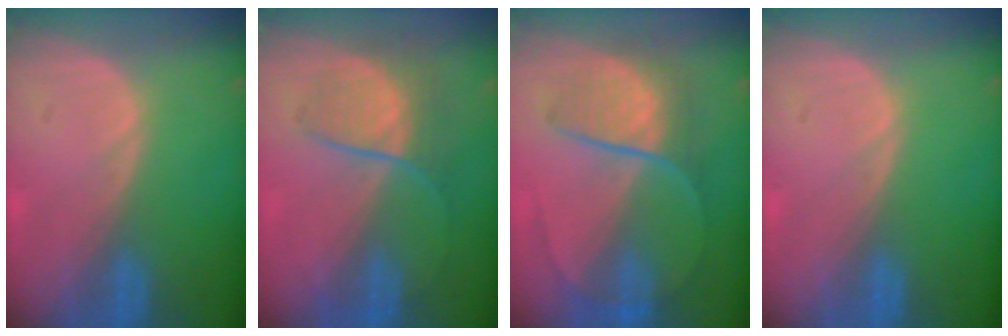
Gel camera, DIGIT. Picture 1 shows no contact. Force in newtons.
{"total": 6.5, "press": 6.0, "slide": 2.3}
{"total": 7.6, "press": 7.0, "slide": 2.9}
{"total": 0.0}